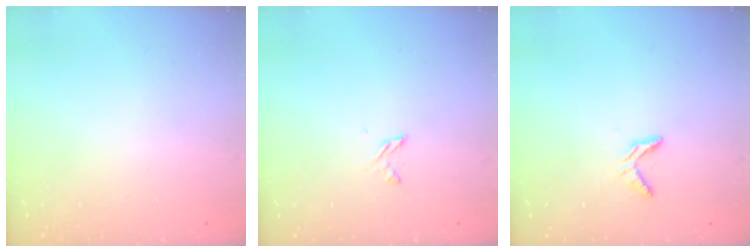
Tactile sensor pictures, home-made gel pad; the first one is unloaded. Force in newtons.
{"total": 3.3, "press": 3.3, "slide": 0.4}
{"total": 4.7, "press": 4.7, "slide": 0.1}